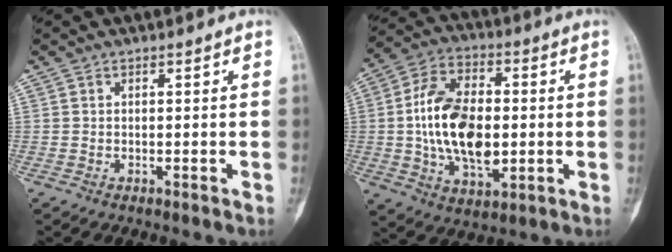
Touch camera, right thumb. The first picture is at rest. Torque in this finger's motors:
{"motor_torque": [0.31, 0.92, 0.77, -0.51, 0.20]}